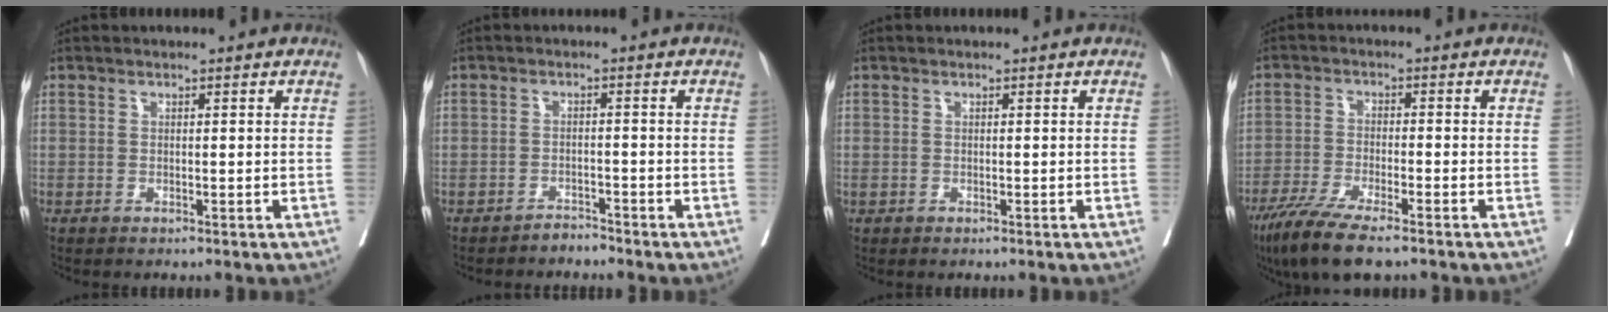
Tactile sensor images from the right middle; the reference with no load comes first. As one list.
[{"total": 1.7, "force": [-1.6, 0.2, -0.3], "torque": [0.003, -0.004, -0.027]}, {"total": 0.0}, {"total": 9.7, "force": [-7.1, 1.3, 6.4], "torque": [-0.114, -0.024, -0.121]}]